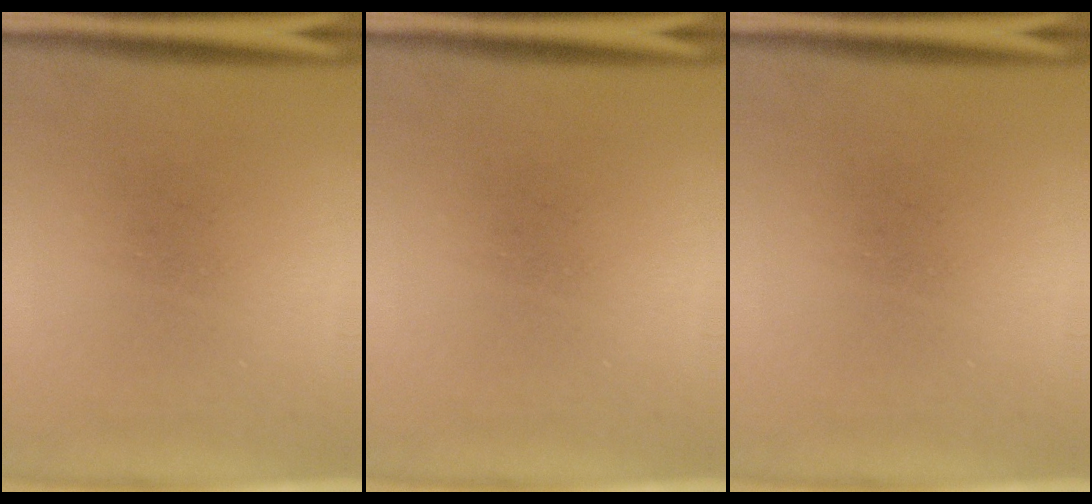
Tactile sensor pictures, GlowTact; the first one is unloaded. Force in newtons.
{"total": 0.0}
{"total": 0.0}